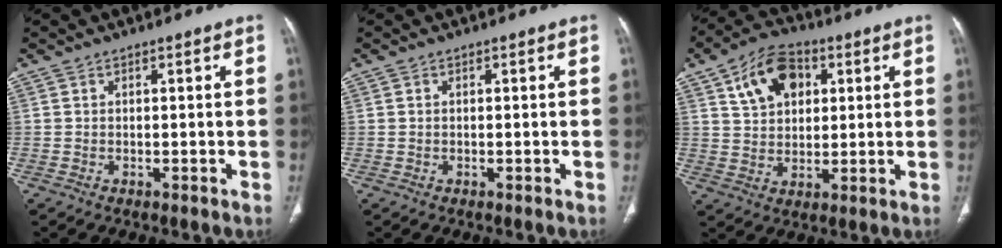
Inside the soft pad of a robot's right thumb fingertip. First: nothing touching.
{"total": 0.0}
{"total": 11.6, "force": [4.5, 7.7, 7.4], "torque": [-0.098, -0.002, 0.076]}